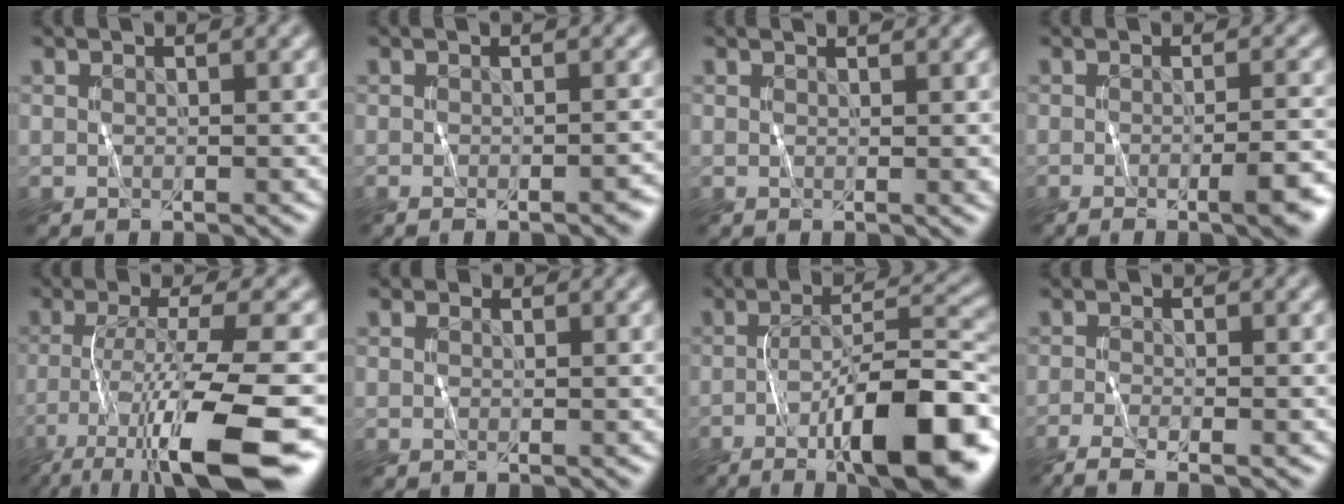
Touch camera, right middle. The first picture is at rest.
{"total": 2.2, "force": [-1.0, 0.5, 1.9], "torque": [-0.023, -0.005, -0.013]}
{"total": 1.7, "force": [1.4, 0.3, 0.9], "torque": [-0.008, 0.000, 0.020]}
{"total": 5.5, "force": [-1.9, 1.6, 4.9], "torque": [-0.055, -0.008, -0.019]}
{"total": 12.5, "force": [-7.6, 2.0, 9.7], "torque": [-0.163, -0.009, -0.131]}
{"total": 0.8, "force": [0.5, 0.5, 0.2], "torque": [-0.001, -0.002, 0.004]}
{"total": 13.4, "force": [-6.4, 3.9, 11.1], "torque": [-0.175, 0.003, -0.100]}
{"total": 3.9, "force": [-2.4, 1.1, 2.8], "torque": [-0.058, -0.007, -0.049]}